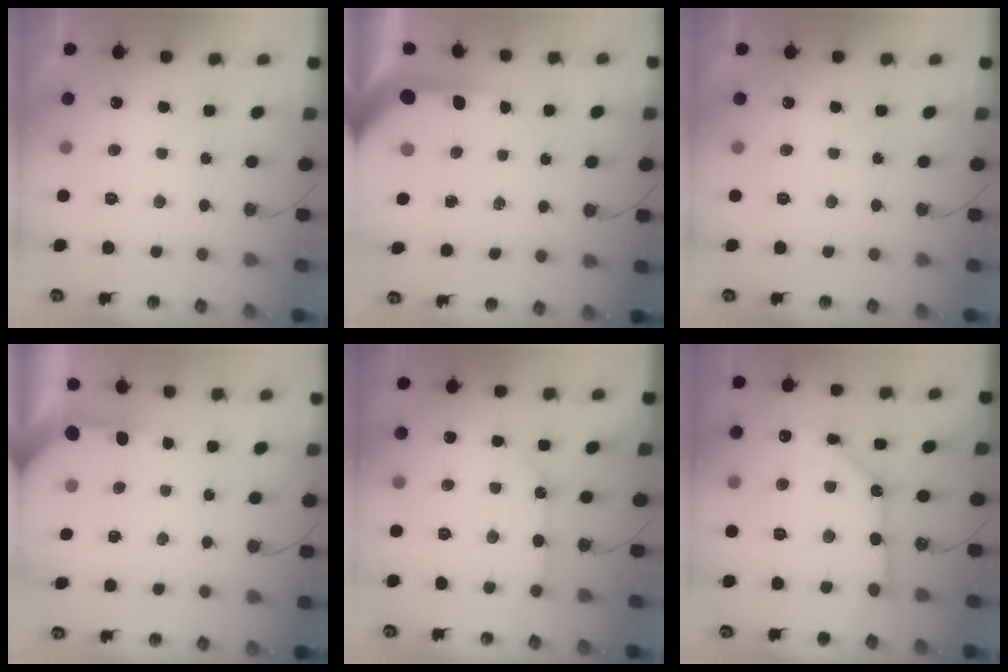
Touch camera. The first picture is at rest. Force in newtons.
{"total": 7.6, "press": 7.5, "slide": 0.6}
{"total": 0.0}
{"total": 3.2, "press": 3.2, "slide": 0.3}
{"total": 9.1, "press": 9.1, "slide": 0.9}
{"total": 15.8, "press": 15.6, "slide": 2.1}